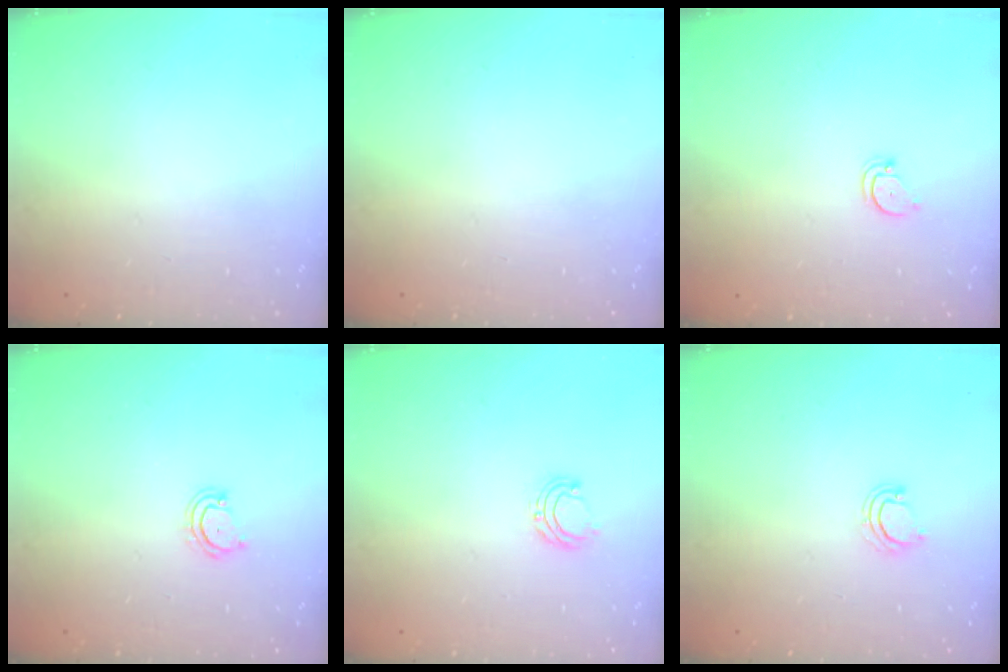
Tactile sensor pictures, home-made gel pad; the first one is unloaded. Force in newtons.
{"total": 0.0}
{"total": 2.6, "press": 2.6, "slide": 0.1}
{"total": 4.1, "press": 4.1, "slide": 0.3}
{"total": 5.9, "press": 5.9, "slide": 0.5}
{"total": 2.2, "press": 2.2, "slide": 0.1}